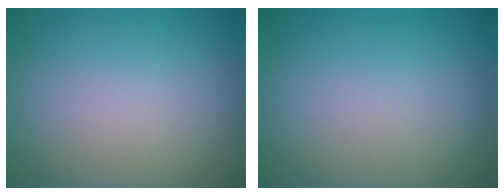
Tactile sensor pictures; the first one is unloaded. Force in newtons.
{"total": 0.0}